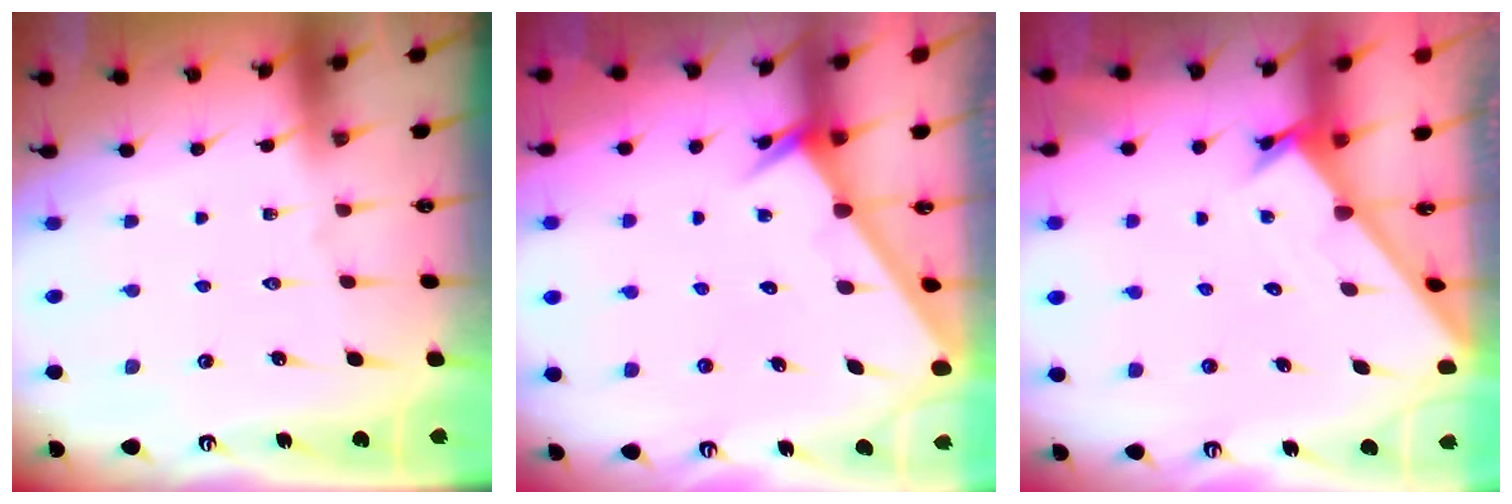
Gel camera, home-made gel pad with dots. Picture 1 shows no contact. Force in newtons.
{"total": 2.6, "press": 2.6, "slide": 0.0}
{"total": 1.8, "press": 1.8, "slide": 0.1}